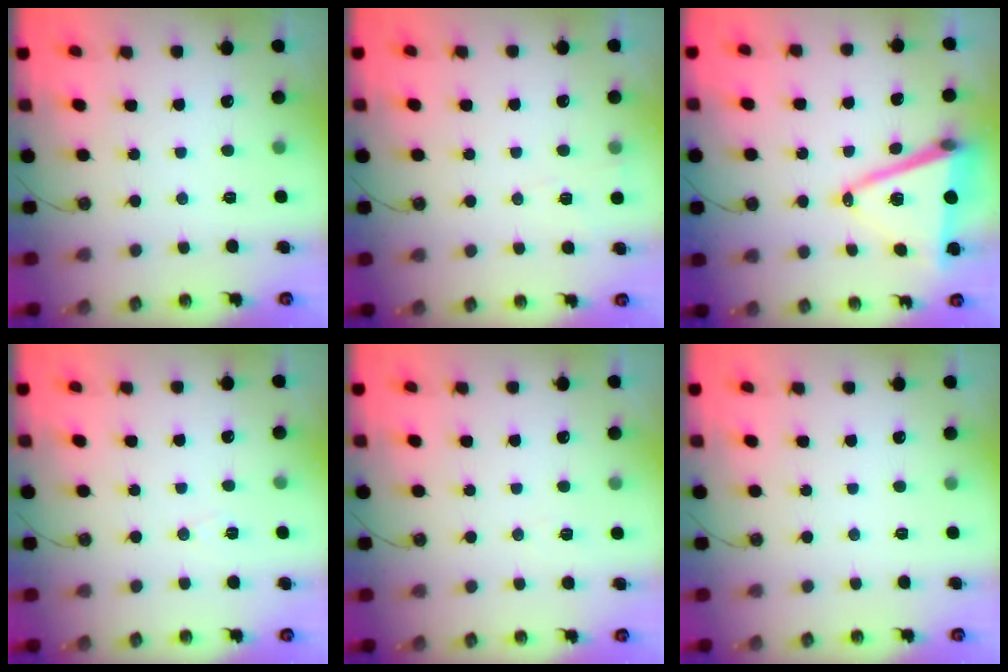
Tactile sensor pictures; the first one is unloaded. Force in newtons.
{"total": 4.3, "press": 4.2, "slide": 1.0}
{"total": 15.0, "press": 14.5, "slide": 3.9}
{"total": 5.6, "press": 3.3, "slide": 4.6}
{"total": 5.0, "press": 4.8, "slide": 1.4}
{"total": 0.0}